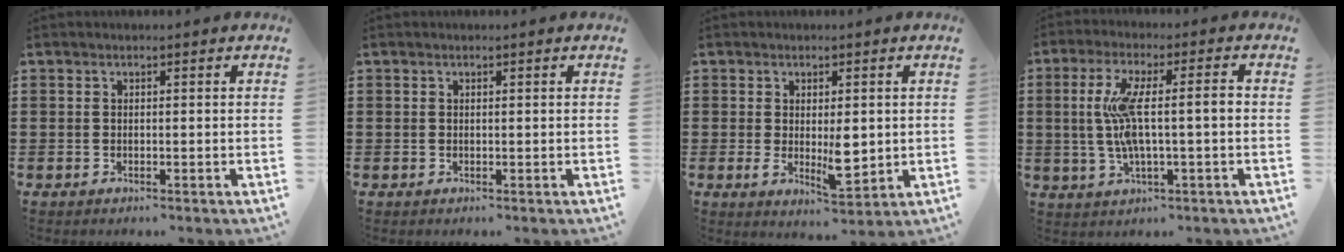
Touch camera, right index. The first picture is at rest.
{"total": 0.0}
{"total": 5.4, "force": [0.1, 2.5, 4.8], "torque": [-0.070, -0.002, 0.002]}
{"total": 8.6, "force": [0.2, 1.7, 8.5], "torque": [-0.173, -0.002, -0.008]}